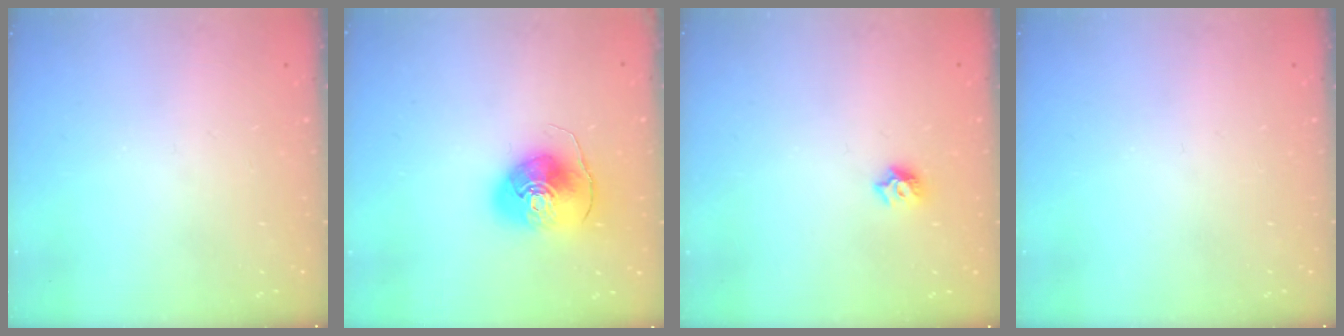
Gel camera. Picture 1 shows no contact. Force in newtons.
{"total": 10.3, "press": 10.2, "slide": 1.5}
{"total": 6.9, "press": 6.8, "slide": 0.9}
{"total": 0.0}